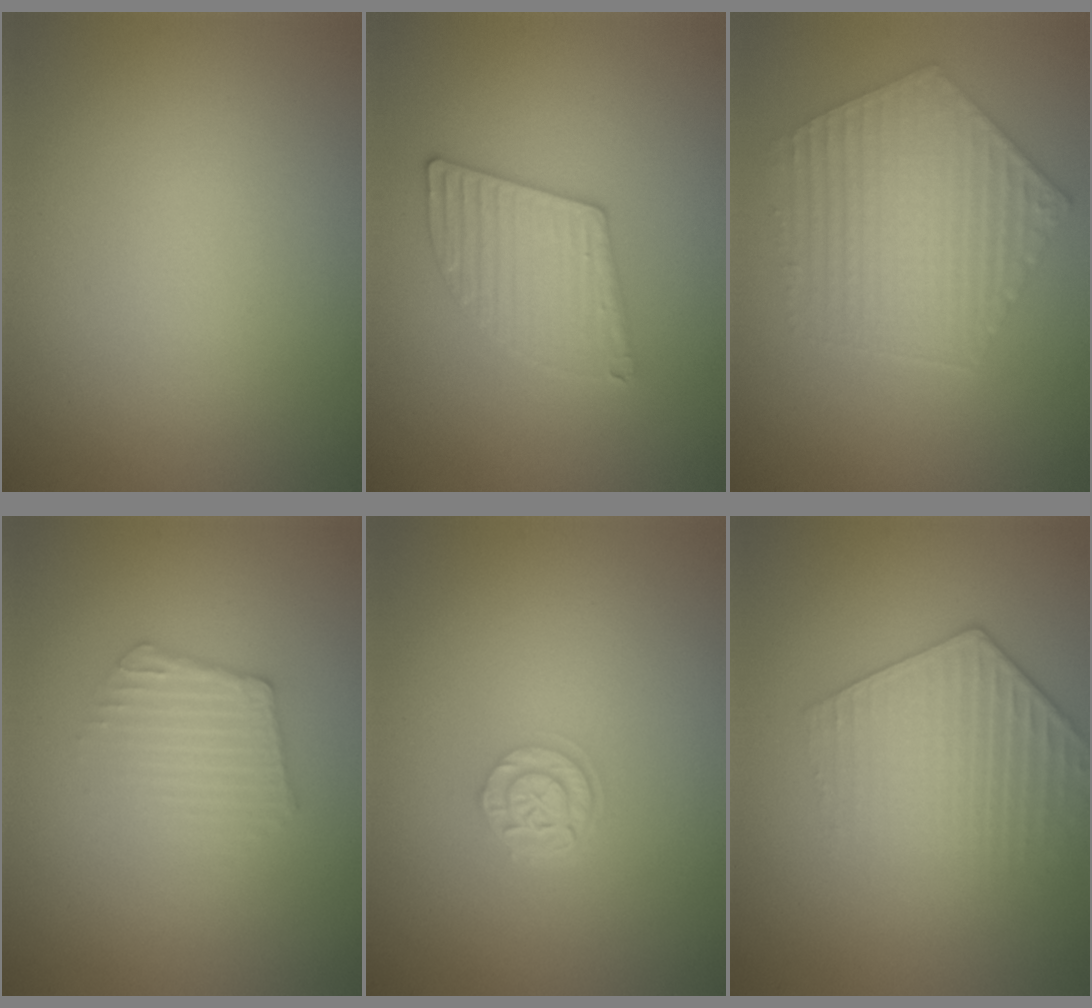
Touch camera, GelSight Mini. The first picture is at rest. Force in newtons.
{"total": 3.2, "press": 3.2, "slide": 0.3}
{"total": 5.0, "press": 4.3, "slide": 2.6}
{"total": 2.4, "press": 2.4, "slide": 0.3}
{"total": 2.3, "press": 1.9, "slide": 1.4}
{"total": 3.2, "press": 2.8, "slide": 1.5}